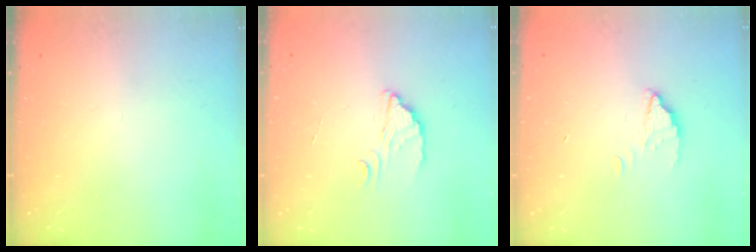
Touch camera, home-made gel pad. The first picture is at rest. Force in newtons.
{"total": 2.6, "press": 2.6, "slide": 0.1}
{"total": 1.7, "press": 1.7, "slide": 0.1}